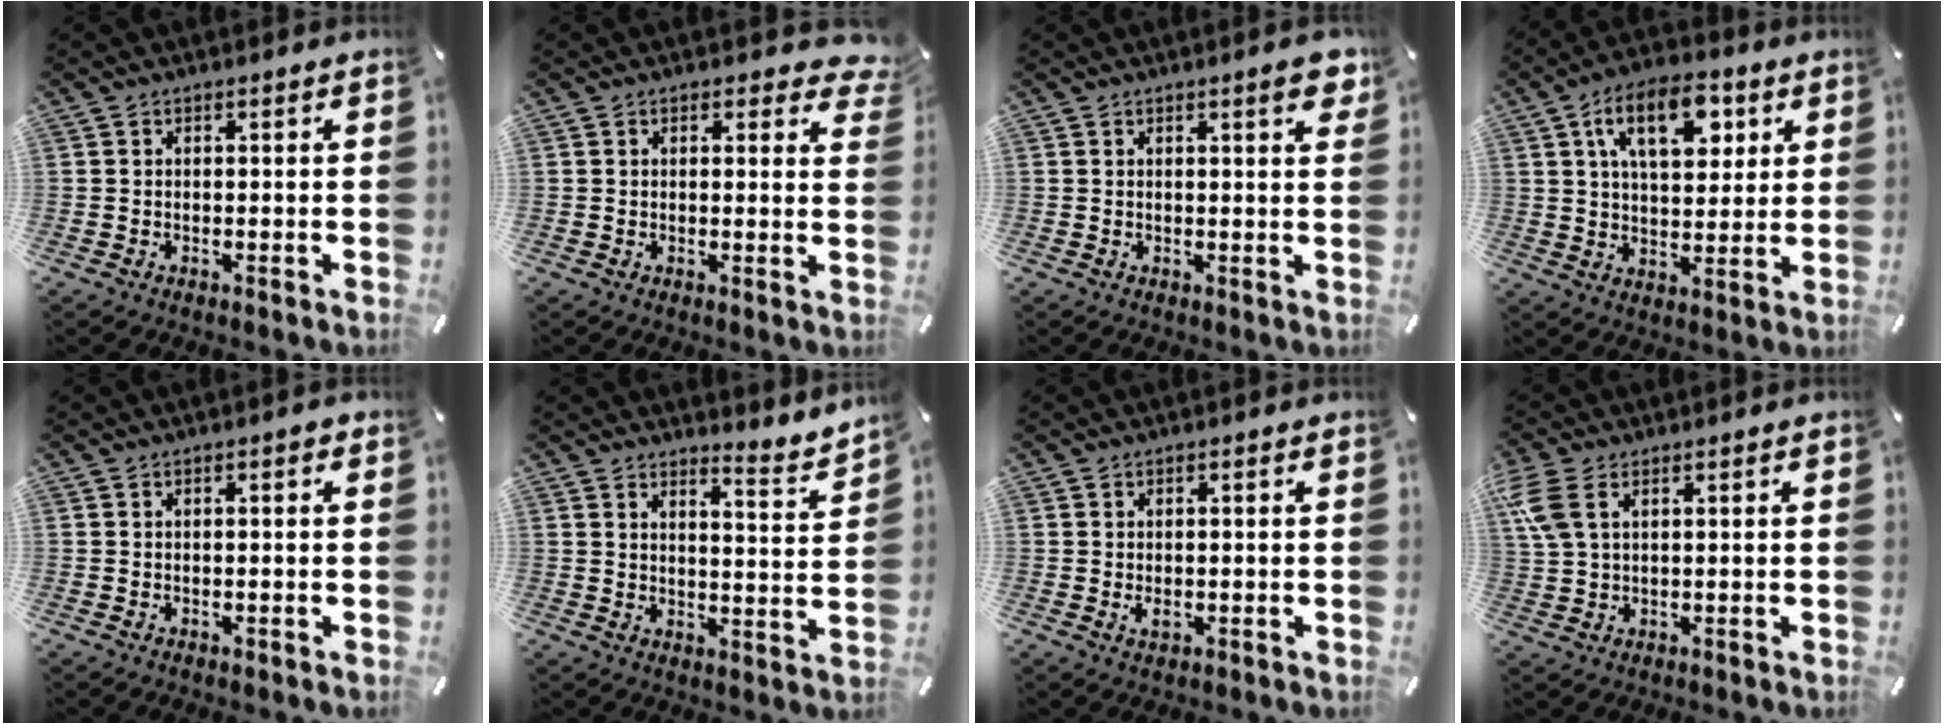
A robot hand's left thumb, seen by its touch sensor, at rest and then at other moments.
{"total": 3.3, "force": [1.9, 1.8, 2.1], "torque": [-0.021, -0.004, 0.029]}
{"total": 4.0, "force": [2.0, 0.9, 3.4], "torque": [-0.045, -0.007, 0.029]}
{"total": 14.2, "force": [6.3, 7.7, 10.1], "torque": [-0.155, -0.008, 0.106]}
{"total": 0.7, "force": [0.1, 0.4, 0.6], "torque": [-0.010, 0.004, 0.000]}
{"total": 5.3, "force": [5.0, 1.3, 1.4], "torque": [-0.017, -0.050, 0.082]}
{"total": 1.7, "force": [-0.1, 0.9, 1.4], "torque": [-0.035, -0.002, -0.005]}
{"total": 6.8, "force": [2.8, 3.8, 4.9], "torque": [-0.121, -0.004, 0.052]}